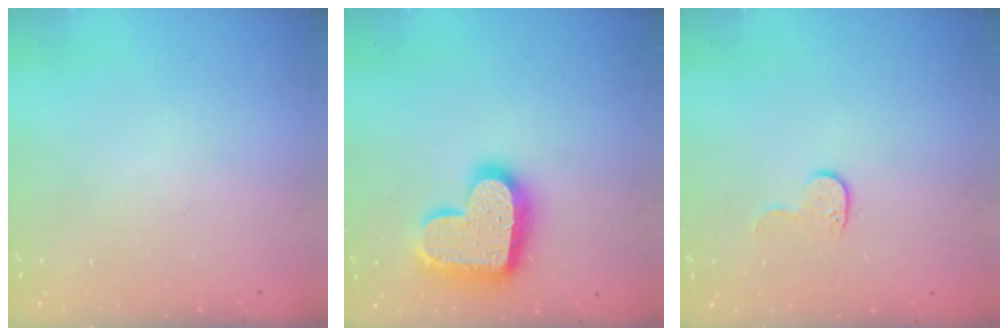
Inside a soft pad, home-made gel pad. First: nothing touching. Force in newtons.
{"total": 19.0, "press": 19.0, "slide": 1.1}
{"total": 4.2, "press": 4.2, "slide": 0.3}